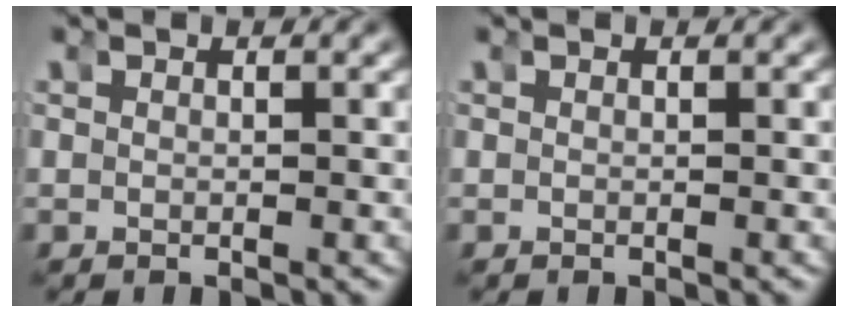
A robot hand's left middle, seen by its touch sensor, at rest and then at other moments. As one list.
[{"total": 0.0}]